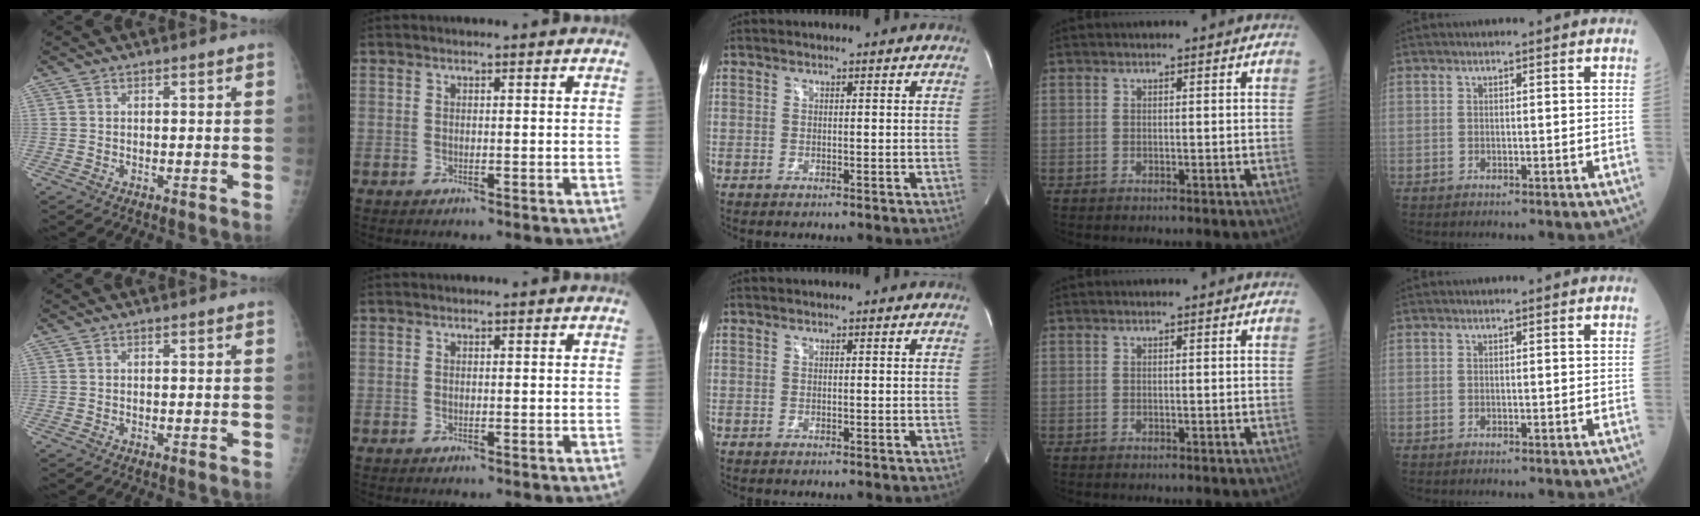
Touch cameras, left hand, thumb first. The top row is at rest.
{}